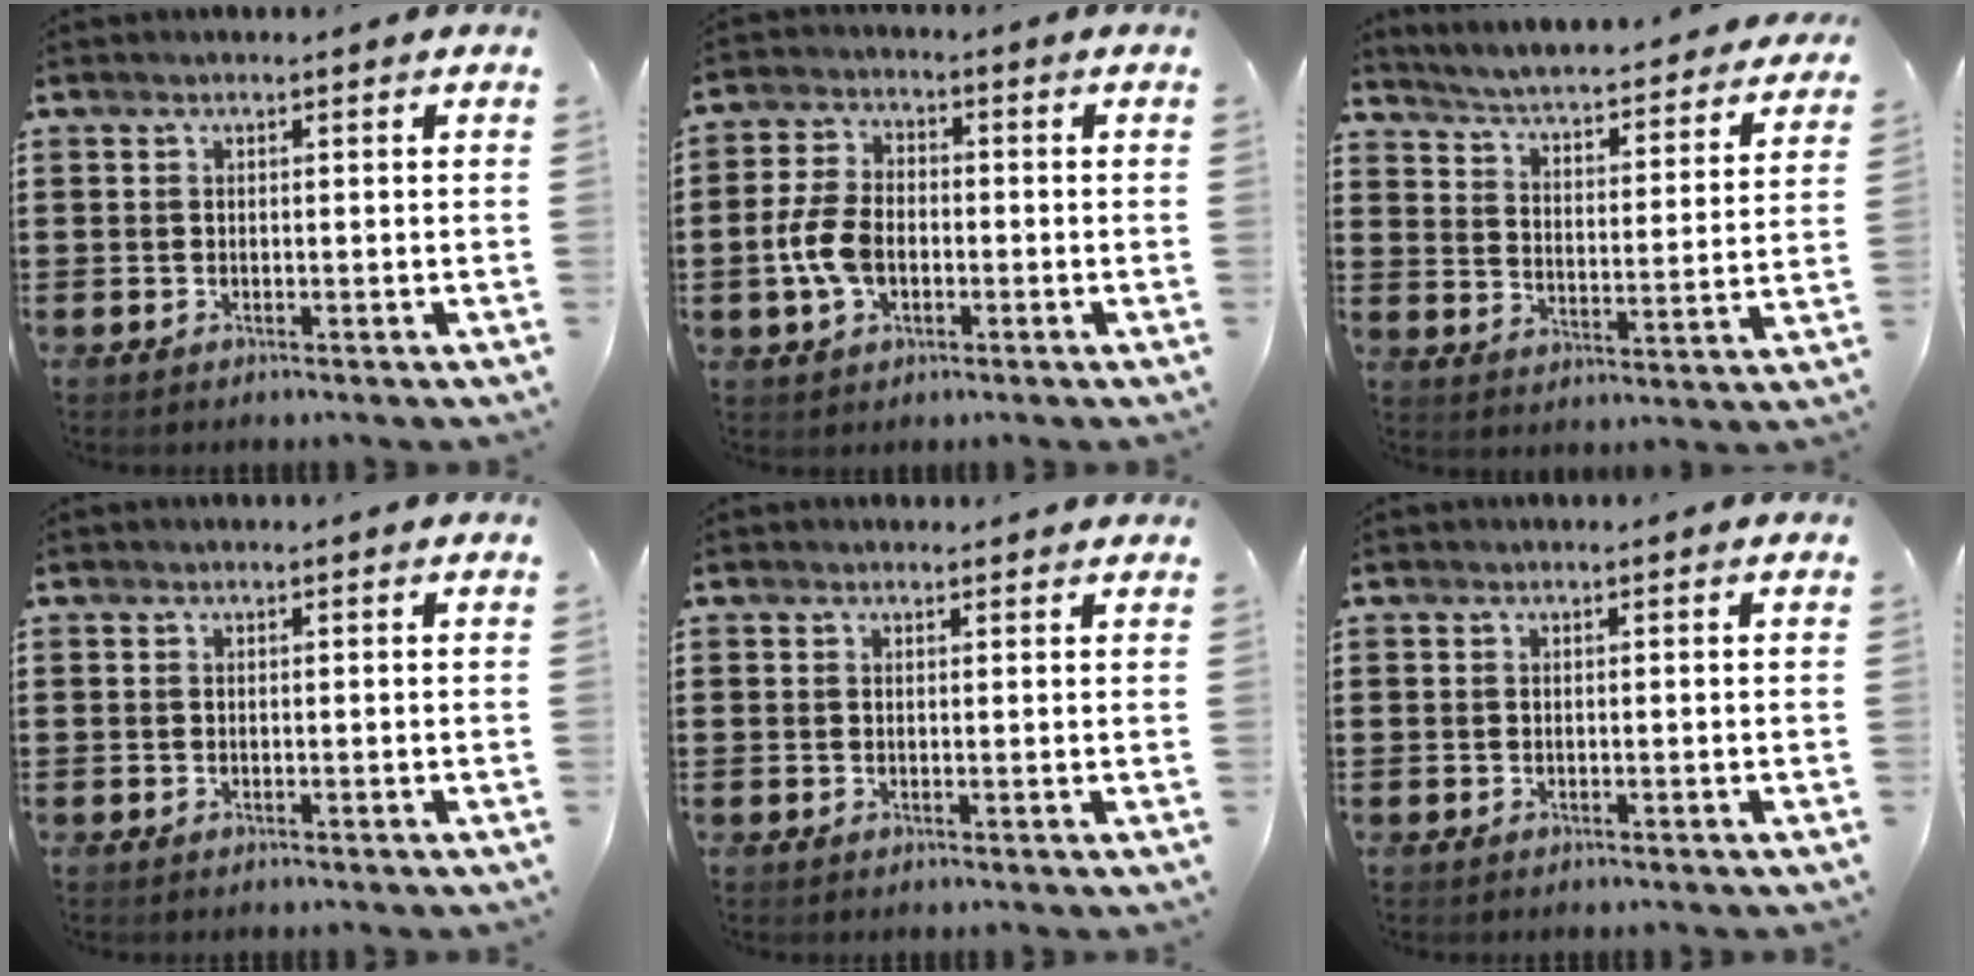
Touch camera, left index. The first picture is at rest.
{"total": 7.0, "force": [-1.5, 4.4, 5.3], "torque": [-0.135, -0.001, -0.034]}
{"total": 3.7, "force": [3.6, -0.6, 0.9], "torque": [-0.038, -0.038, 0.051]}
{"total": 0.0}
{"total": 0.8, "force": [0.8, 0.2, 0.2], "torque": [-0.004, 0.001, 0.016]}
{"total": 0.0}